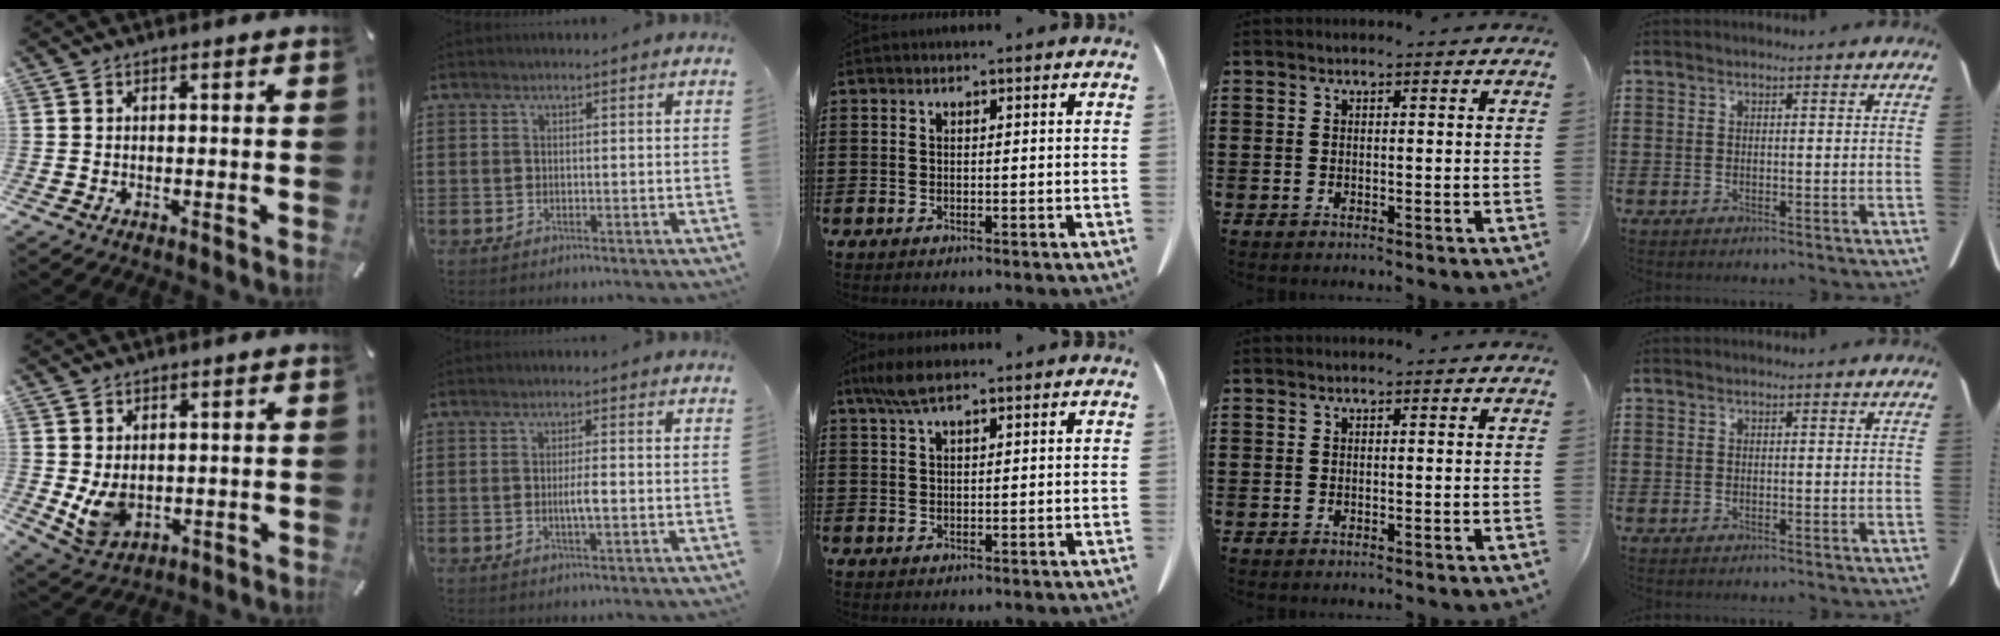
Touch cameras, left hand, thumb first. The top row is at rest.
{"thumb": {"total": 6.7, "force": [1.1, 5.5, 3.7], "torque": [-0.078, -0.005, 0.022]}, "index": {"total": 2.7, "force": [-0.4, 0.4, 2.7], "torque": [-0.049, -0.001, -0.007]}, "middle": {"total": 4.3, "force": [2.6, 1.1, 3.3], "torque": [-0.069, 0.005, 0.047]}}